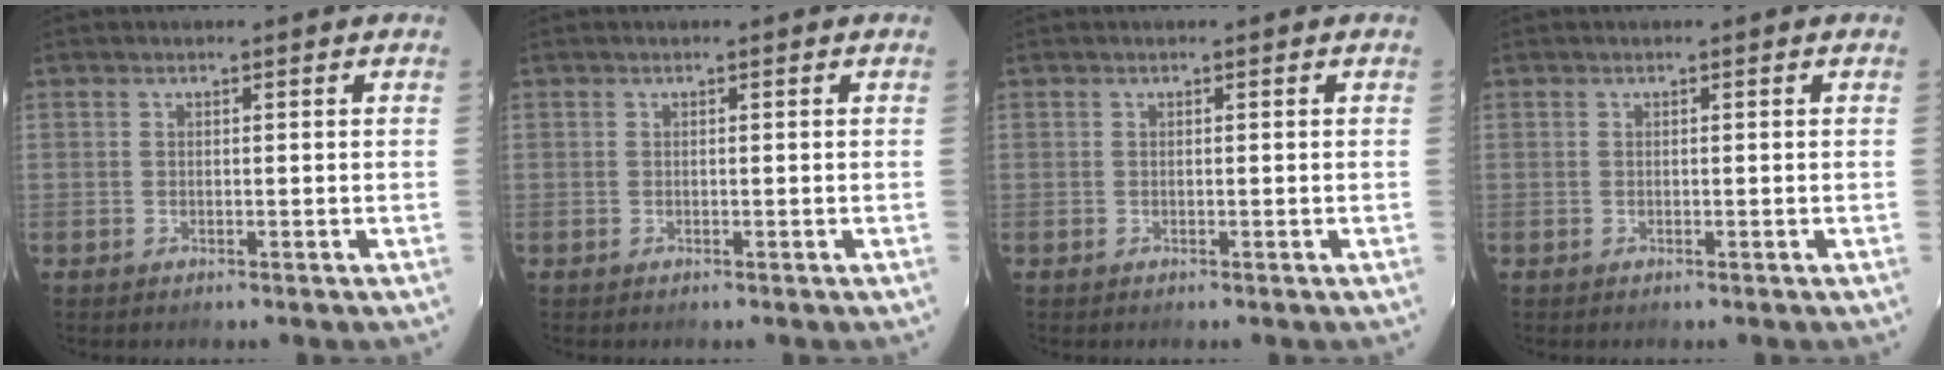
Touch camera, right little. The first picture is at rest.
{"total": 0.0}
{"total": 0.0}
{"total": 0.0}